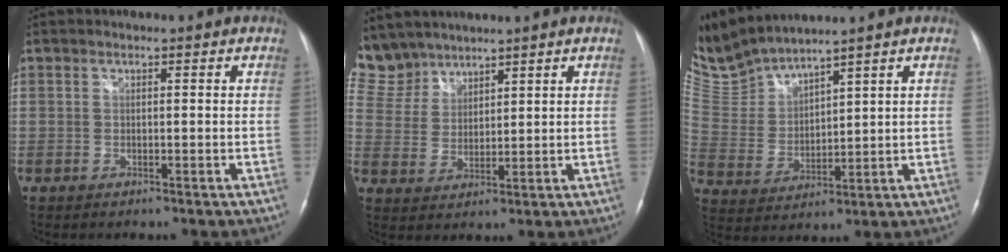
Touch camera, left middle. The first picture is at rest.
{"total": 7.9, "force": [7.2, 3.3, 0.0], "torque": [-0.008, 0.011, 0.161]}
{"total": 9.4, "force": [9.2, -0.2, 1.5], "torque": [-0.062, 0.007, 0.209]}